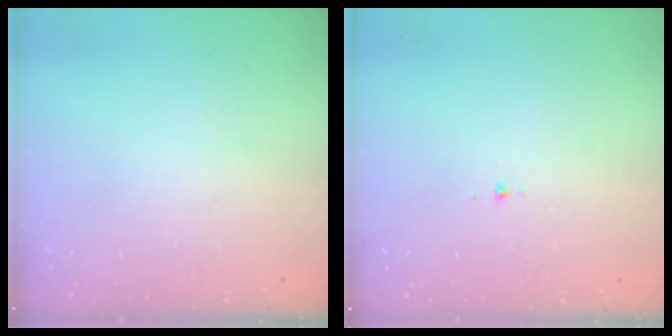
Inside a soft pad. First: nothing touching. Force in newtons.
{"total": 1.9, "press": 1.8, "slide": 0.7}